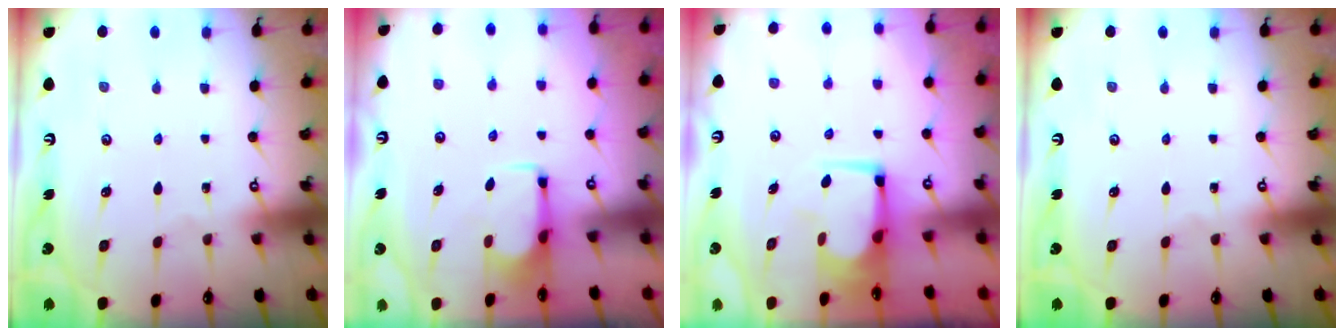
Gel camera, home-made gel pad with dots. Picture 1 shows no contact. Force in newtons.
{"total": 2.8, "press": 2.7, "slide": 0.8}
{"total": 3.7, "press": 3.7, "slide": 0.3}
{"total": 0.0}